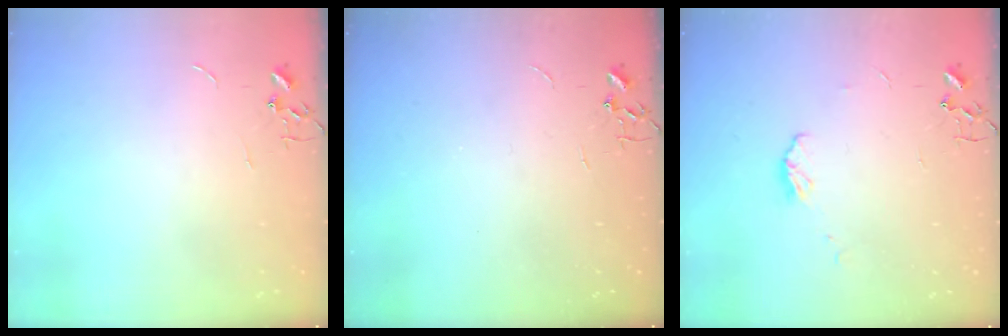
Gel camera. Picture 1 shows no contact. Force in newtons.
{"total": 0.0}
{"total": 5.4, "press": 5.4, "slide": 0.2}